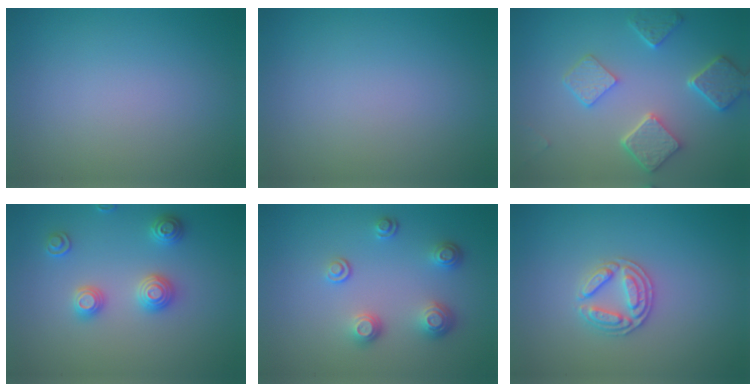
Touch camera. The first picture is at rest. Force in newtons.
{"total": 0.0}
{"total": 5.5, "press": 4.4, "slide": 3.4}
{"total": 2.8, "press": 2.8, "slide": 0.2}
{"total": 3.2, "press": 2.5, "slide": 2.0}
{"total": 2.8, "press": 2.7, "slide": 0.7}